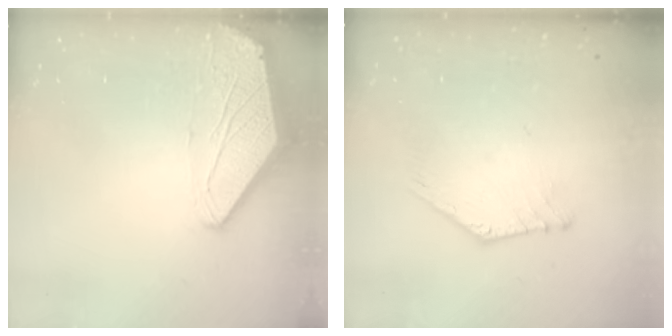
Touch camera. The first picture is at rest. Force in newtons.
{"total": 2.4, "press": 2.4, "slide": 0.1}